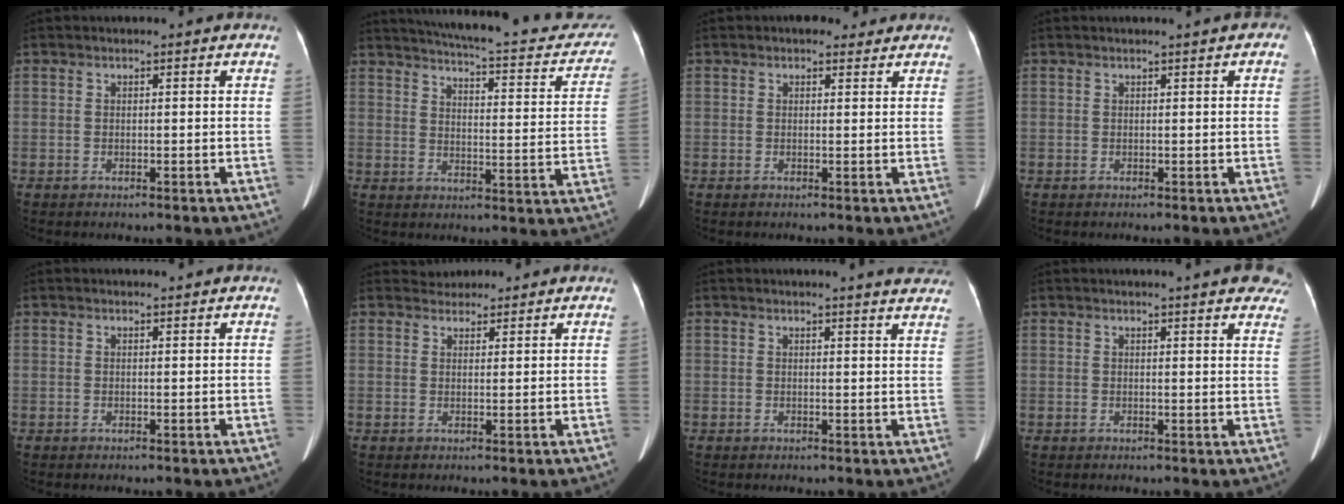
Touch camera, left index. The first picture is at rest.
{"total": 23.9, "force": [20.8, 5.5, 10.5], "torque": [-0.139, -0.026, 0.241]}
{"total": 2.7, "force": [2.1, 1.6, 0.9], "torque": [-0.011, 0.011, 0.026]}
{"total": 1.7, "force": [0.8, 0.5, 1.4], "torque": [-0.015, 0.015, 0.009]}
{"total": 0.5, "force": [0.5, 0.0, -0.1], "torque": [-0.006, -0.002, 0.009]}
{"total": 2.7, "force": [2.5, 1.1, -0.2], "torque": [0.004, 0.019, 0.038]}
{"total": 8.8, "force": [8.3, 0.5, 2.9], "torque": [-0.024, -0.015, 0.070]}
{"total": 13.9, "force": [12.1, 2.4, 6.4], "torque": [-0.066, -0.001, 0.125]}